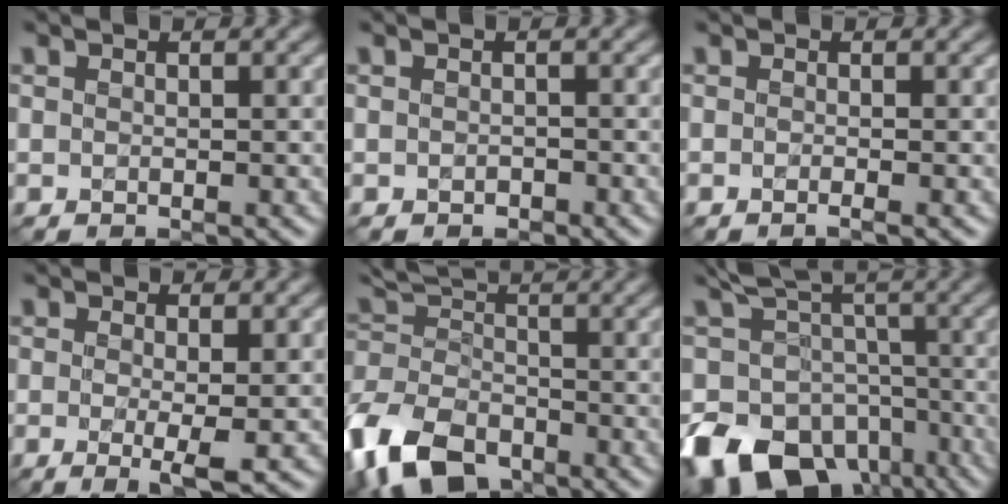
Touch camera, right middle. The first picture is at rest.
{"total": 0.6, "force": [-0.3, 0.4, 0.2], "torque": [-0.002, -0.004, -0.005]}
{"total": 0.9, "force": [-0.4, 0.2, 0.8], "torque": [-0.010, -0.008, -0.009]}
{"total": 2.6, "force": [-0.3, 0.4, 2.6], "torque": [-0.047, -0.013, -0.004]}
{"total": 11.7, "force": [-6.4, 7.1, 6.8], "torque": [-0.149, -0.032, -0.130]}
{"total": 13.9, "force": [-7.3, 9.6, 7.0], "torque": [-0.126, -0.023, -0.116]}